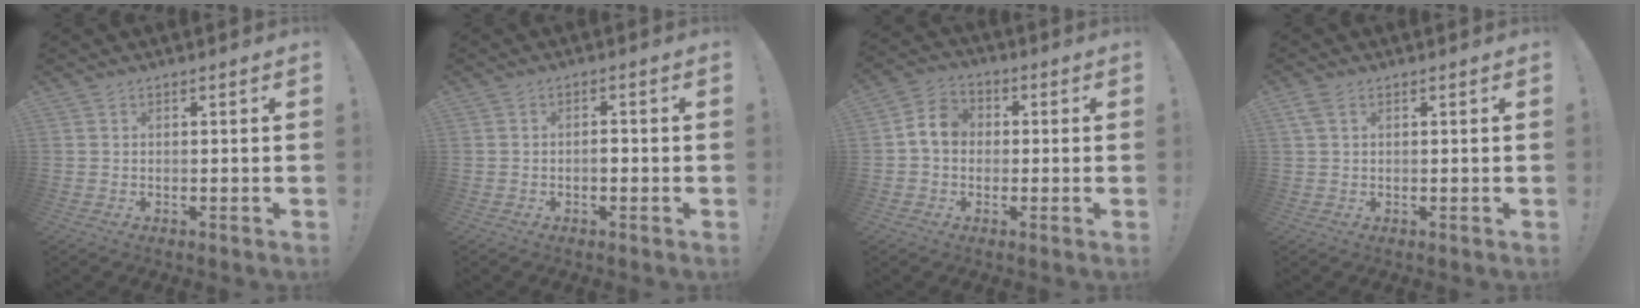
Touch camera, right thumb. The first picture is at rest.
{"total": 1.8, "force": [-1.0, 0.9, 1.3], "torque": [-0.019, 0.003, -0.019]}
{"total": 7.6, "force": [0.2, 6.4, 4.0], "torque": [-0.063, 0.022, 0.010]}
{"total": 2.1, "force": [0.9, 1.1, 1.6], "torque": [-0.032, 0.003, 0.017]}